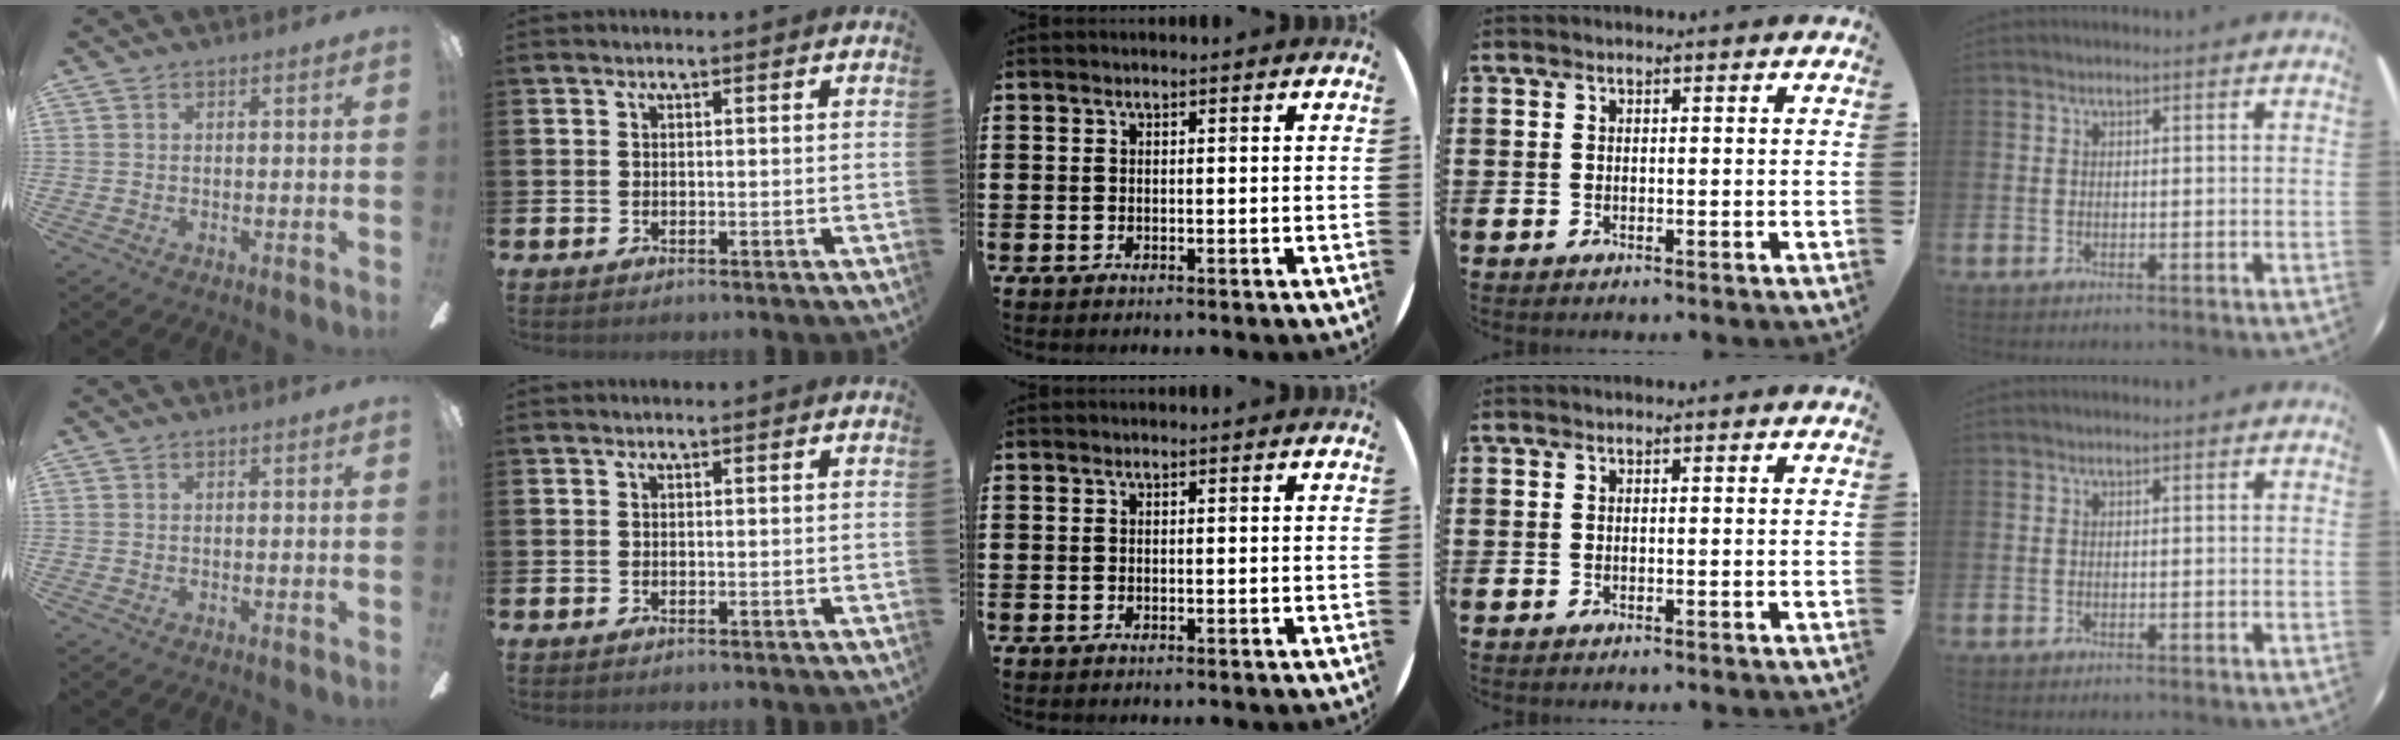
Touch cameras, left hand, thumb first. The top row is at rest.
{}